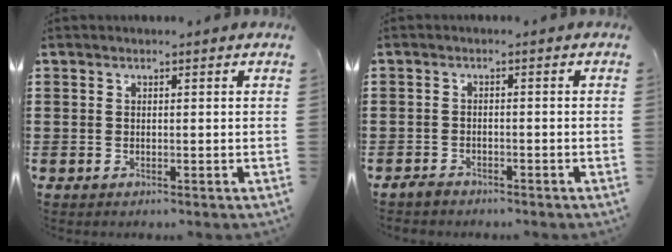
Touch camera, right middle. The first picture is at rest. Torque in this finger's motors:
{"motor_torque": [1.16, 0.98, 0.01, 0.03]}